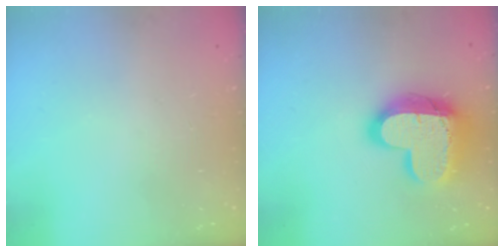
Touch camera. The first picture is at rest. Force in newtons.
{"total": 19.1, "press": 19.0, "slide": 1.5}